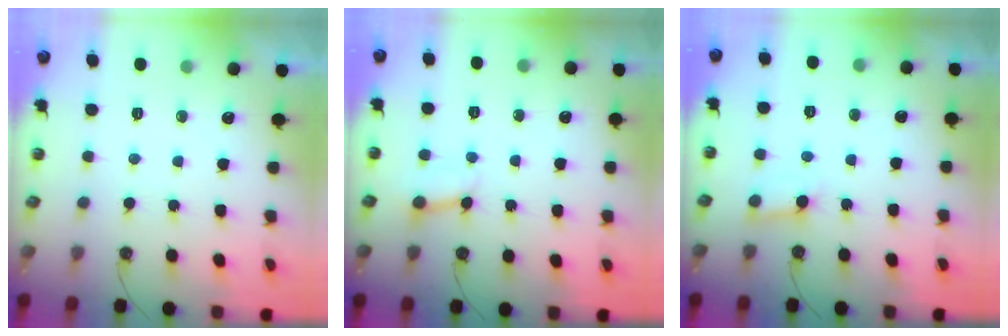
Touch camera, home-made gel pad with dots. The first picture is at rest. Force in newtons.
{"total": 2.6, "press": 2.6, "slide": 0.1}
{"total": 4.0, "press": 3.9, "slide": 0.4}